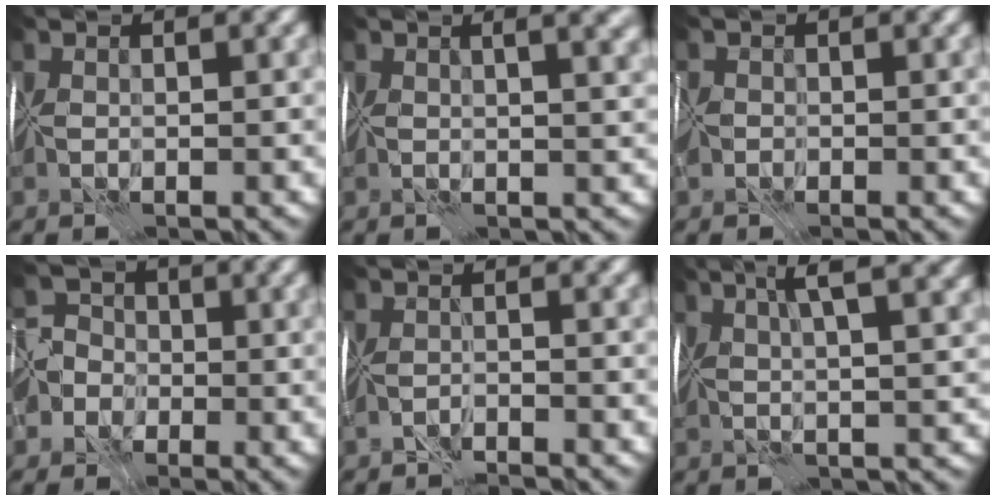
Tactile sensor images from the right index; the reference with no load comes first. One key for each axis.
{"total": 5.1, "fx": 2.3, "fy": 1.6, "fz": 4.2, "tx": -0.031, "ty": 0.016, "tz": 0.028}
{"total": 1.9, "fx": -1.5, "fy": 1.1, "fz": 0.7, "tx": -0.002, "ty": -0.007, "tz": -0.027}
{"total": 8.4, "fx": -3.7, "fy": 7.1, "fz": 2.5, "tx": -0.036, "ty": -0.011, "tz": -0.105}
{"total": 2.9, "fx": -2.2, "fy": -1.6, "fz": -1.0, "tx": 0.030, "ty": -0.004, "tz": -0.043}
{"total": 5.0, "fx": 2.7, "fy": 0.2, "fz": 4.2, "tx": -0.054, "ty": 0.015, "tz": 0.036}